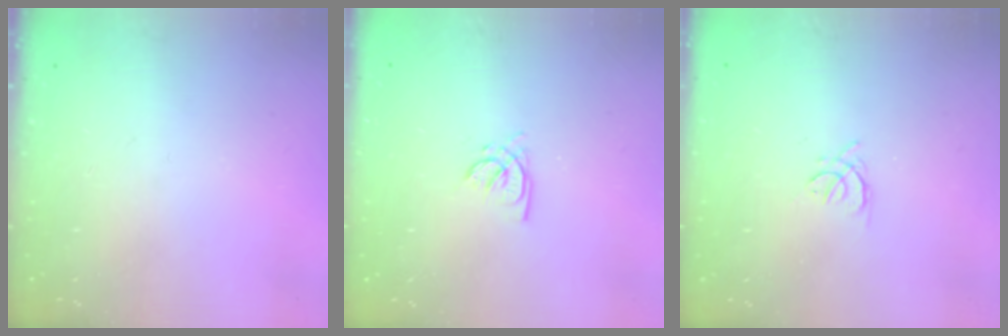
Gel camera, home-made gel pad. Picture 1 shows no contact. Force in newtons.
{"total": 2.6, "press": 2.6, "slide": 0.2}
{"total": 2.4, "press": 2.3, "slide": 0.6}